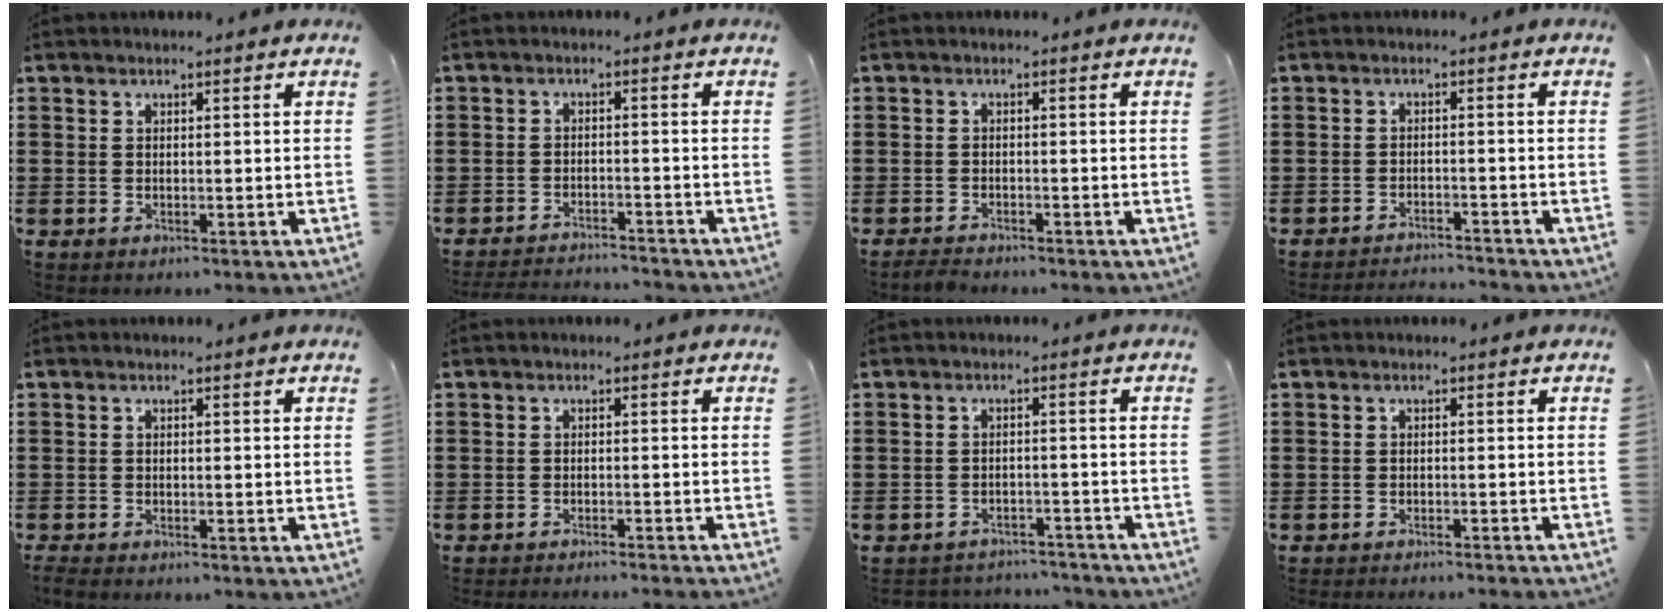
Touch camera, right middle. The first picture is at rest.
{"total": 3.0, "force": [-3.0, 0.1, 0.3], "torque": [-0.008, 0.000, -0.064]}
{"total": 1.4, "force": [-1.4, 0.1, 0.3], "torque": [-0.010, 0.000, -0.027]}
{"total": 2.5, "force": [-2.4, 0.0, 0.1], "torque": [-0.007, 0.002, -0.052]}
{"total": 1.0, "force": [-0.9, 0.1, 0.1], "torque": [-0.005, -0.002, -0.018]}
{"total": 1.5, "force": [-1.4, -0.3, 0.2], "torque": [-0.003, 0.004, -0.030]}
{"total": 2.9, "force": [-2.8, 0.4, -0.1], "torque": [-0.005, 0.000, -0.061]}
{"total": 1.4, "force": [-1.3, -0.2, 0.2], "torque": [-0.003, 0.003, -0.027]}